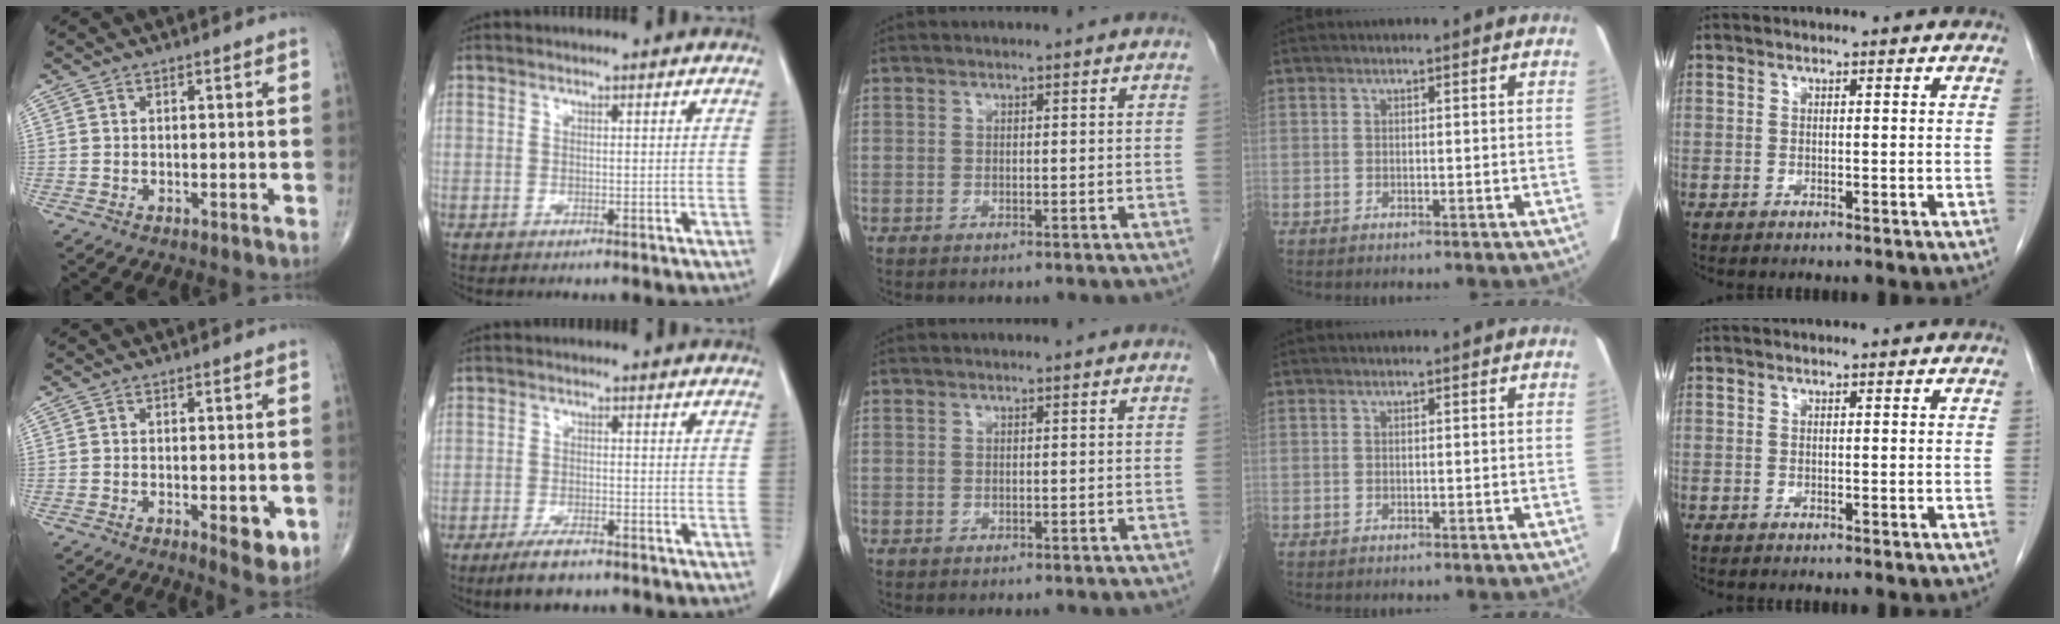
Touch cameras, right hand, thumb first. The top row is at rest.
{"thumb": {"total": 5.5, "force": [-1.6, 2.2, 4.8], "torque": [-0.051, -0.008, -0.016]}, "index": {"total": 4.4, "force": [-3.2, 1.3, 2.7], "torque": [-0.056, -0.004, -0.053]}}